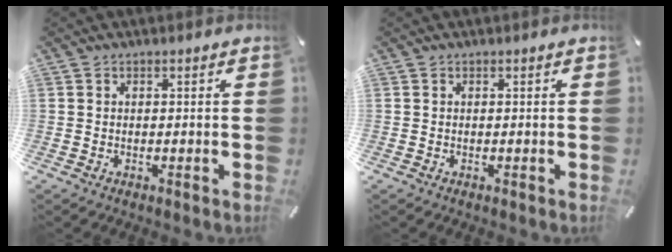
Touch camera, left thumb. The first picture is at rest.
{"total": 0.0}